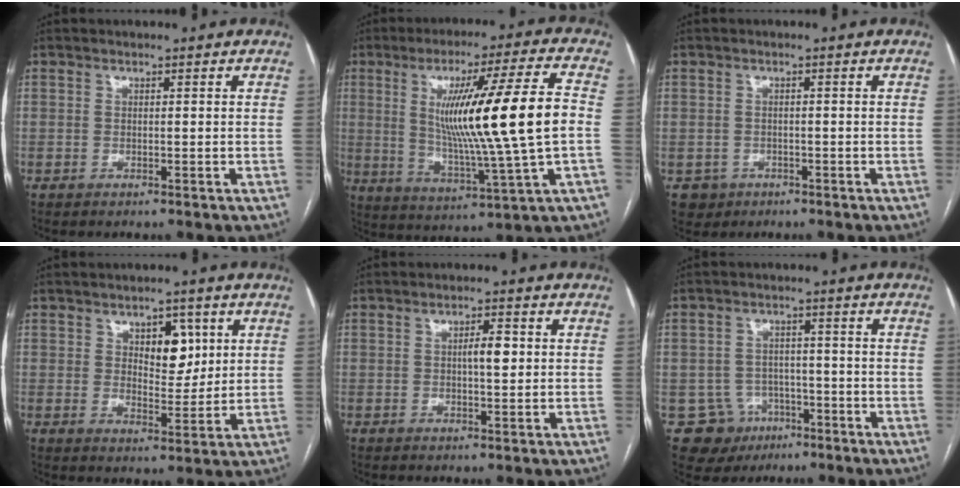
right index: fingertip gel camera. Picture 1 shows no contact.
{"total": 18.4, "force": [1.3, -1.0, 18.4], "torque": [-0.307, -0.005, 0.018]}
{"total": 3.2, "force": [-1.3, 2.9, 0.0], "torque": [0.006, 0.009, -0.015]}
{"total": 6.2, "force": [2.5, 3.2, 4.6], "torque": [-0.064, 0.004, 0.042]}
{"total": 2.9, "force": [0.3, 0.6, 2.8], "torque": [-0.045, 0.003, 0.004]}
{"total": 7.9, "force": [-3.5, 7.0, 0.5], "torque": [-0.007, 0.012, -0.041]}